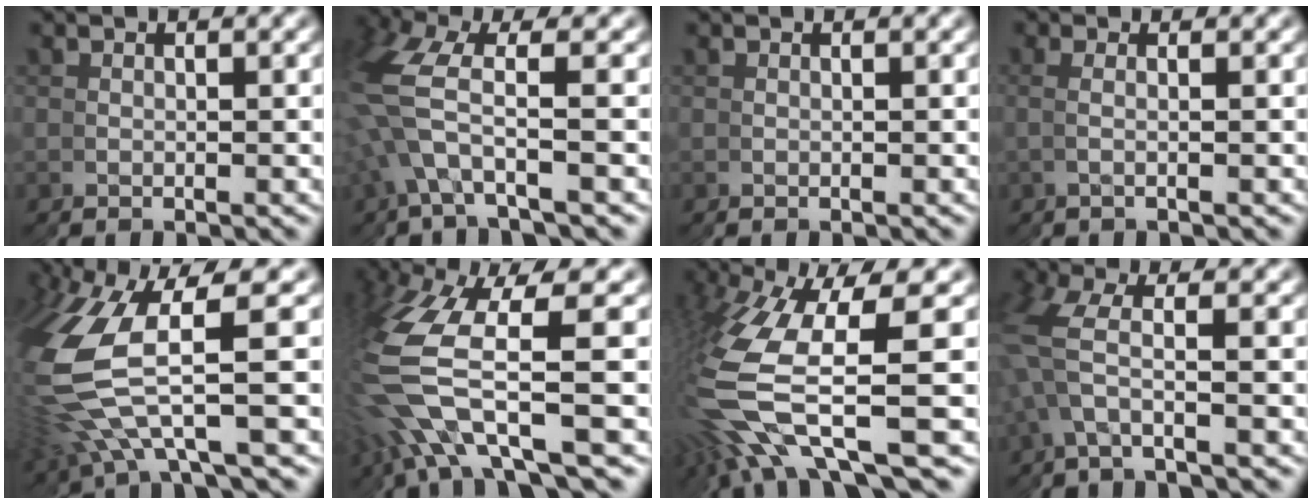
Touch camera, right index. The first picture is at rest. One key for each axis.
{"total": 3.1, "fx": 1.7, "fy": 1.5, "fz": 2.1, "tx": -0.084, "ty": 0.008, "tz": 0.032}
{"total": 0.0}
{"total": 1.7, "fx": 0.2, "fy": -1.6, "fz": 0.0, "tx": -0.003, "ty": 0.010, "tz": 0.000}
{"total": 7.2, "fx": 1.3, "fy": 4.4, "fz": 5.6, "tx": -0.160, "ty": 0.001, "tz": 0.024}
{"total": 5.3, "fx": 1.5, "fy": 2.3, "fz": 4.5, "tx": -0.139, "ty": 0.010, "tz": 0.021}
{"total": 6.5, "fx": 1.1, "fy": 2.6, "fz": 5.8, "tx": -0.171, "ty": 0.006, "tz": 0.022}
{"total": 2.7, "fx": 1.8, "fy": 1.4, "fz": 1.6, "tx": -0.065, "ty": 0.012, "tz": 0.031}